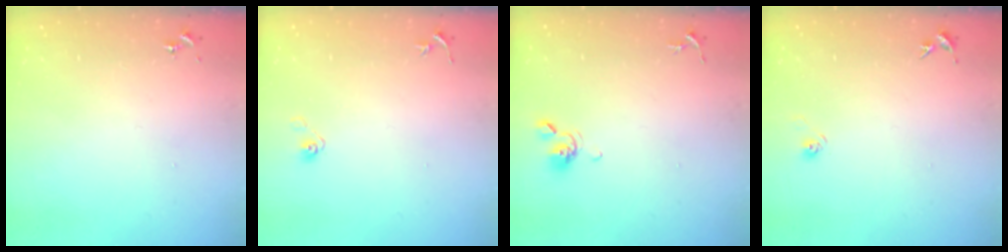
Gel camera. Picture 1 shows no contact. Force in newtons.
{"total": 4.0, "press": 3.3, "slide": 2.2}
{"total": 6.2, "press": 6.0, "slide": 1.5}
{"total": 3.3, "press": 3.0, "slide": 1.2}